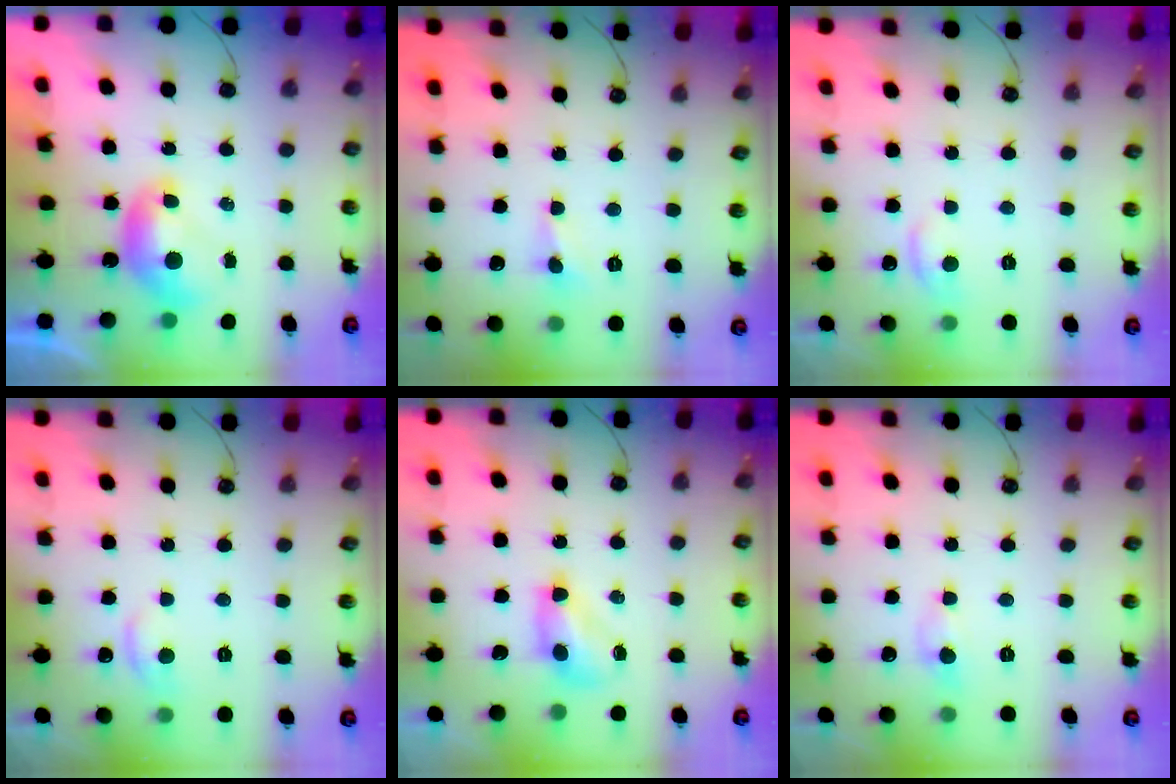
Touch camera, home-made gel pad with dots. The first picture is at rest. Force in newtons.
{"total": 0.9, "press": 0.9, "slide": 0.2}
{"total": 2.1, "press": 2.0, "slide": 0.8}
{"total": 2.1, "press": 2.0, "slide": 0.8}
{"total": 3.3, "press": 3.3, "slide": 0.6}
{"total": 0.6, "press": 0.2, "slide": 0.5}